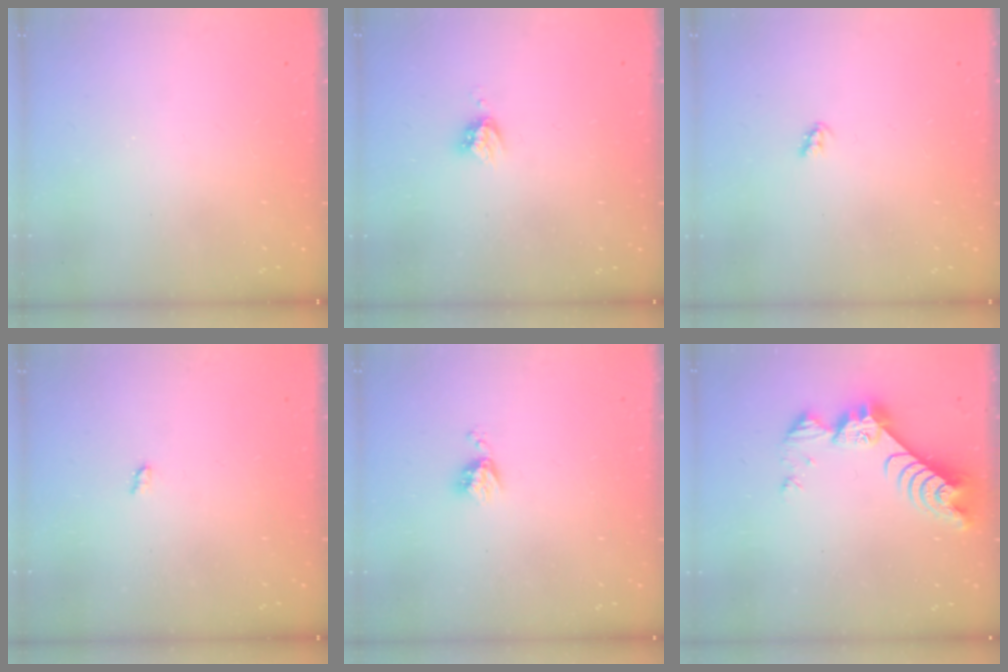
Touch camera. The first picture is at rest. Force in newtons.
{"total": 3.8, "press": 3.8, "slide": 0.1}
{"total": 2.5, "press": 2.5, "slide": 0.3}
{"total": 1.2, "press": 1.2, "slide": 0.2}
{"total": 4.3, "press": 4.2, "slide": 0.5}
{"total": 9.9, "press": 9.9, "slide": 0.9}